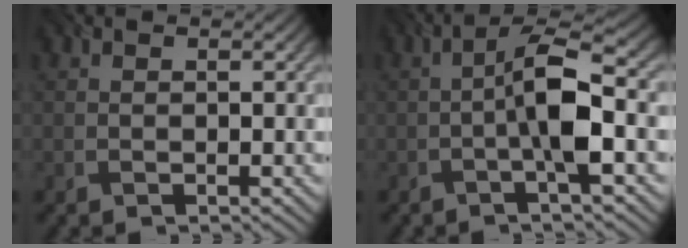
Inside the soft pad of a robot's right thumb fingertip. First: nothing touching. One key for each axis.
{"total": 6.5, "fx": -1.4, "fy": 1.3, "fz": 6.3, "tx": -0.109, "ty": 0.021, "tz": -0.035}